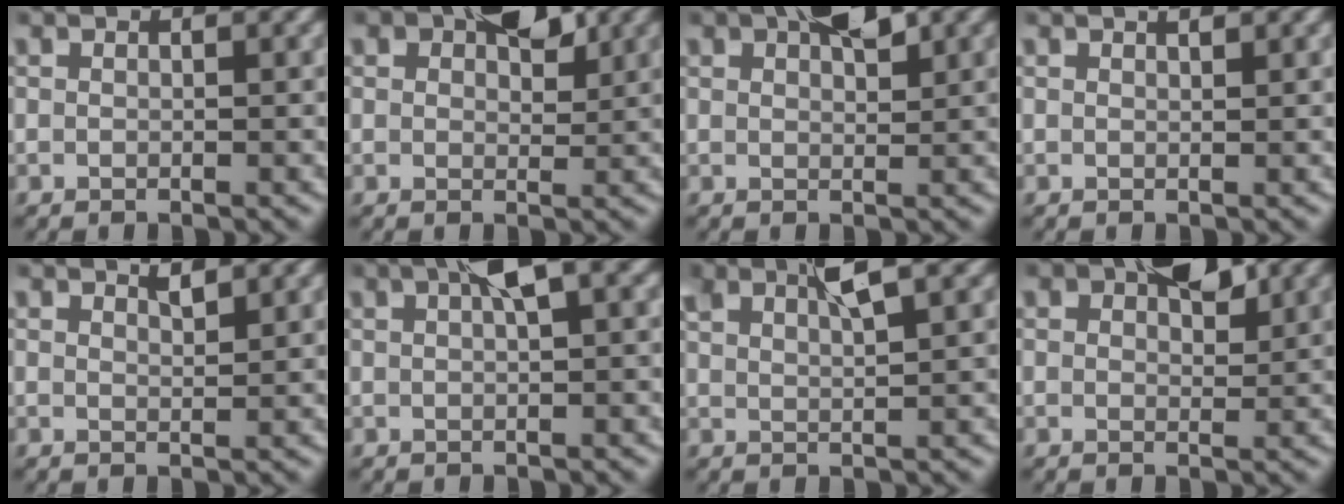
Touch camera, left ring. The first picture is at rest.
{"total": 4.1, "force": [1.8, 2.1, 3.0], "torque": [-0.039, -0.009, 0.035]}
{"total": 3.8, "force": [2.3, 1.1, 2.9], "torque": [-0.038, -0.002, 0.042]}
{"total": 0.8, "force": [0.7, -0.4, 0.3], "torque": [0.004, 0.002, 0.012]}
{"total": 1.6, "force": [1.3, -0.6, 0.6], "torque": [-0.007, -0.007, 0.028]}
{"total": 2.9, "force": [1.4, 0.0, 2.6], "torque": [-0.037, 0.008, 0.025]}
{"total": 3.0, "force": [2.3, -0.4, 1.9], "torque": [-0.031, 0.000, 0.048]}
{"total": 3.8, "force": [1.9, 1.7, 2.8], "torque": [-0.035, -0.009, 0.037]}